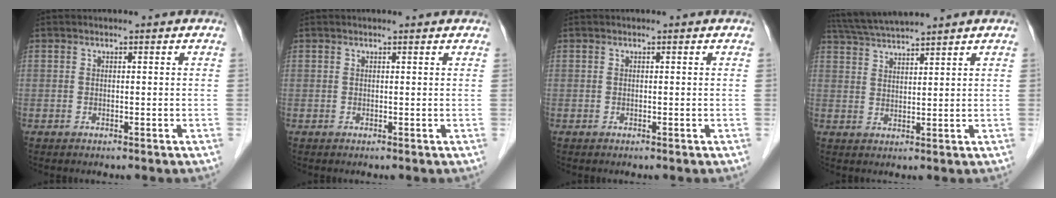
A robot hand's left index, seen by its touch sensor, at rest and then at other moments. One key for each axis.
{"total": 1.6, "fx": 1.5, "fy": 0.1, "fz": 0.5, "tx": -0.013, "ty": 0.008, "tz": 0.015}
{"total": 0.0}
{"total": 7.2, "fx": 6.6, "fy": -1.1, "fz": 2.6, "tx": -0.055, "ty": 0.024, "tz": 0.122}